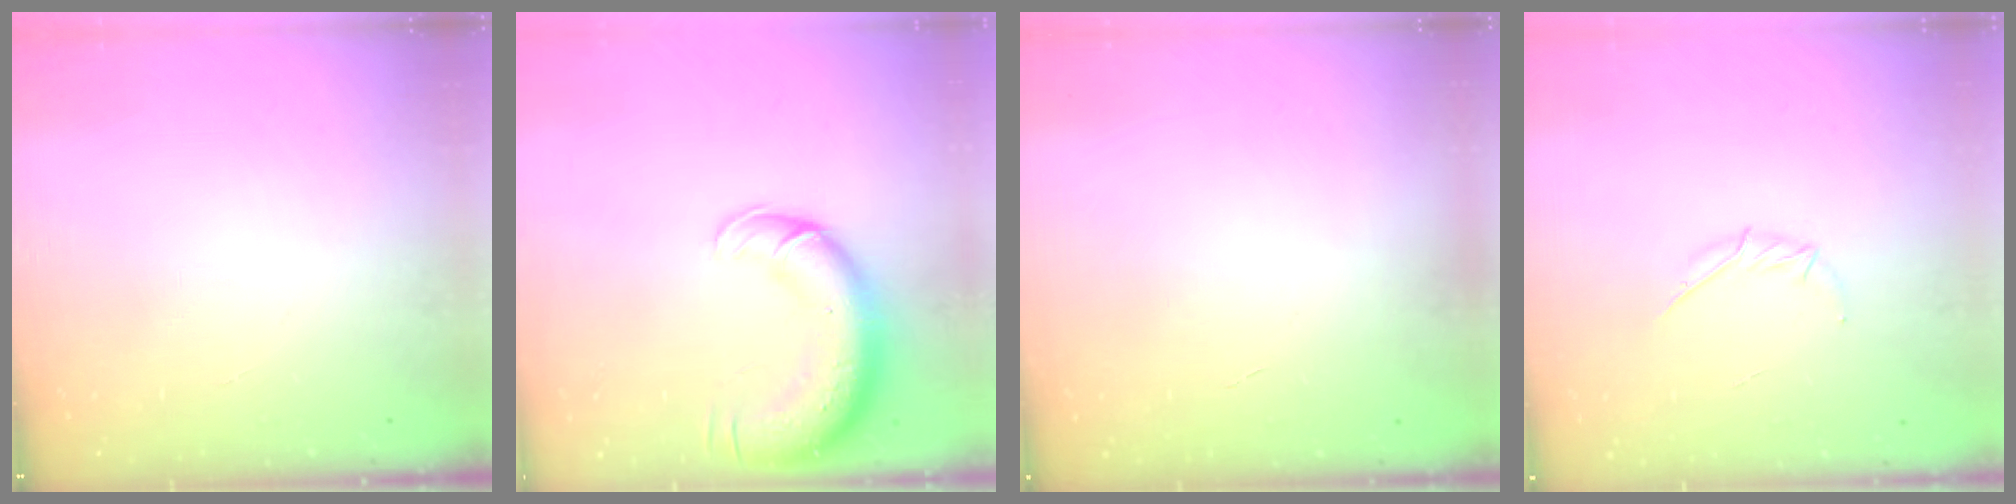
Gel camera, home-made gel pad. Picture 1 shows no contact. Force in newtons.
{"total": 14.4, "press": 14.0, "slide": 3.4}
{"total": 0.0}
{"total": 3.9, "press": 3.8, "slide": 0.8}